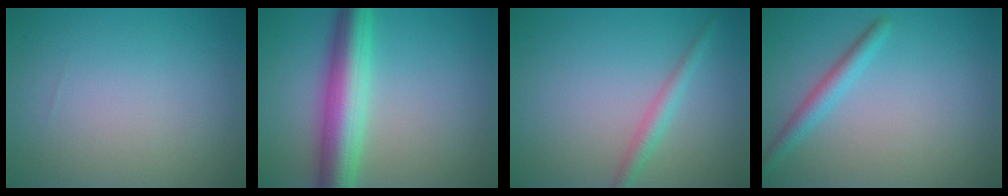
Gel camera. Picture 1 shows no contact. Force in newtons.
{"total": 7.0, "press": 7.0, "slide": 0.1}
{"total": 1.9, "press": 1.9, "slide": 0.0}
{"total": 2.1, "press": 2.1, "slide": 0.2}